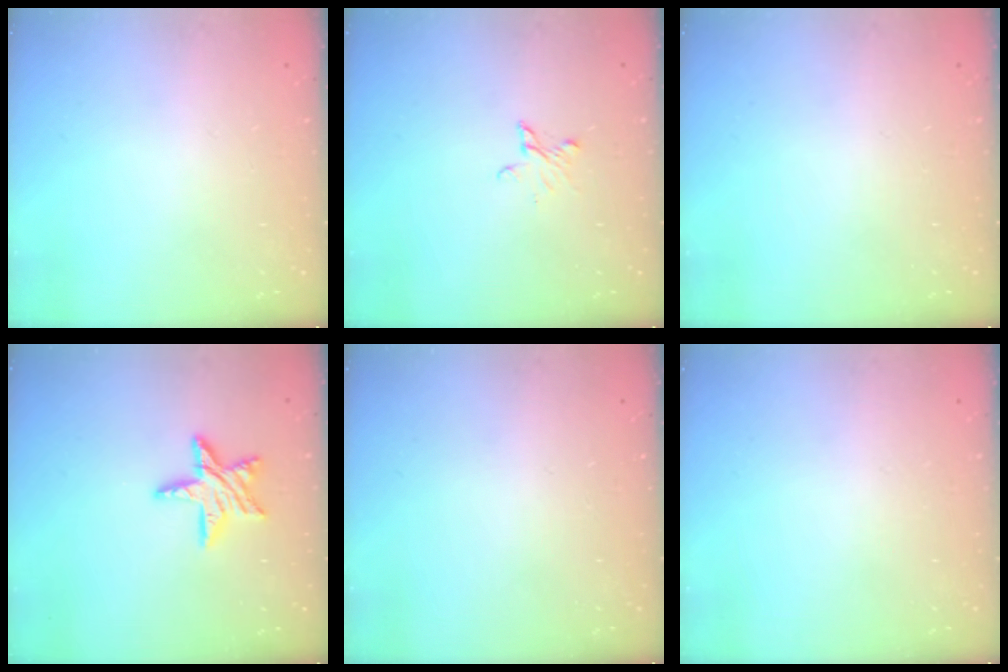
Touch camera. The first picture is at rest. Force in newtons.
{"total": 4.0, "press": 4.0, "slide": 0.3}
{"total": 0.0}
{"total": 11.2, "press": 11.2, "slide": 1.0}
{"total": 0.0}
{"total": 0.0}